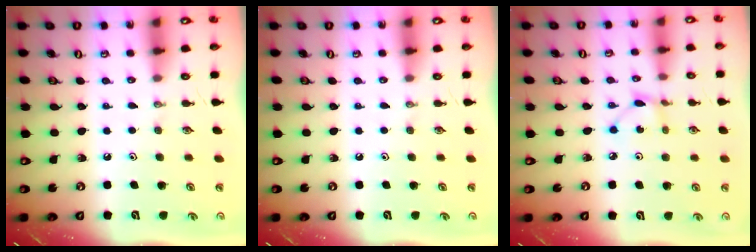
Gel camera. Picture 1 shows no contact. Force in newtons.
{"total": 0.0}
{"total": 2.2, "press": 2.2, "slide": 0.1}